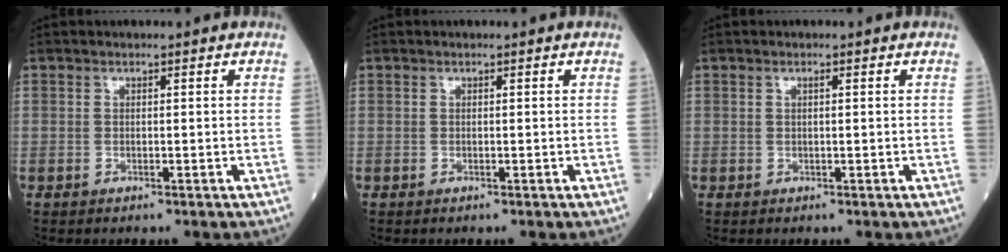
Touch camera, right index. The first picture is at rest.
{"total": 0.0}
{"total": 0.7, "force": [0.3, 0.1, 0.6], "torque": [-0.015, 0.000, 0.005]}